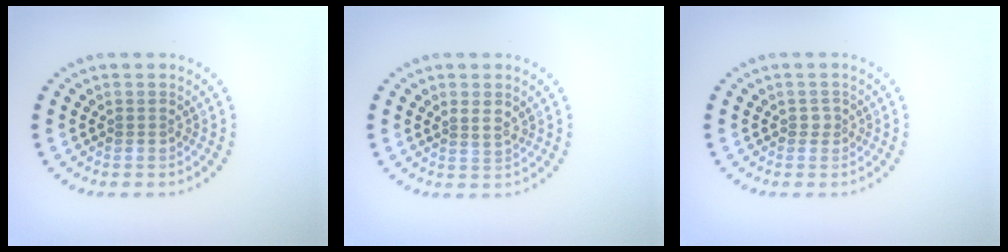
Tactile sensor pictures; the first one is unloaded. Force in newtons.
{"total": 1.5, "press": 1.3, "slide": 0.8}
{"total": 0.8, "press": 0.5, "slide": 0.5}